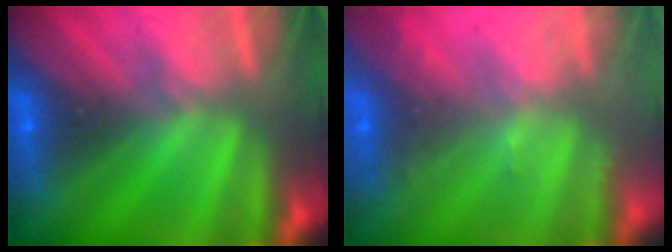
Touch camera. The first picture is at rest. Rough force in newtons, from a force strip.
{"total": 8.4}